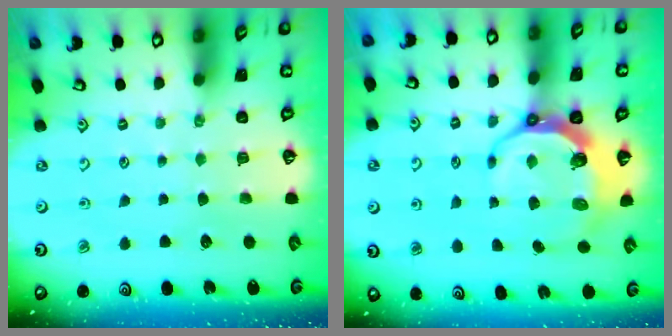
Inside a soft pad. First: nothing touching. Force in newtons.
{"total": 8.4, "press": 7.3, "slide": 4.2}